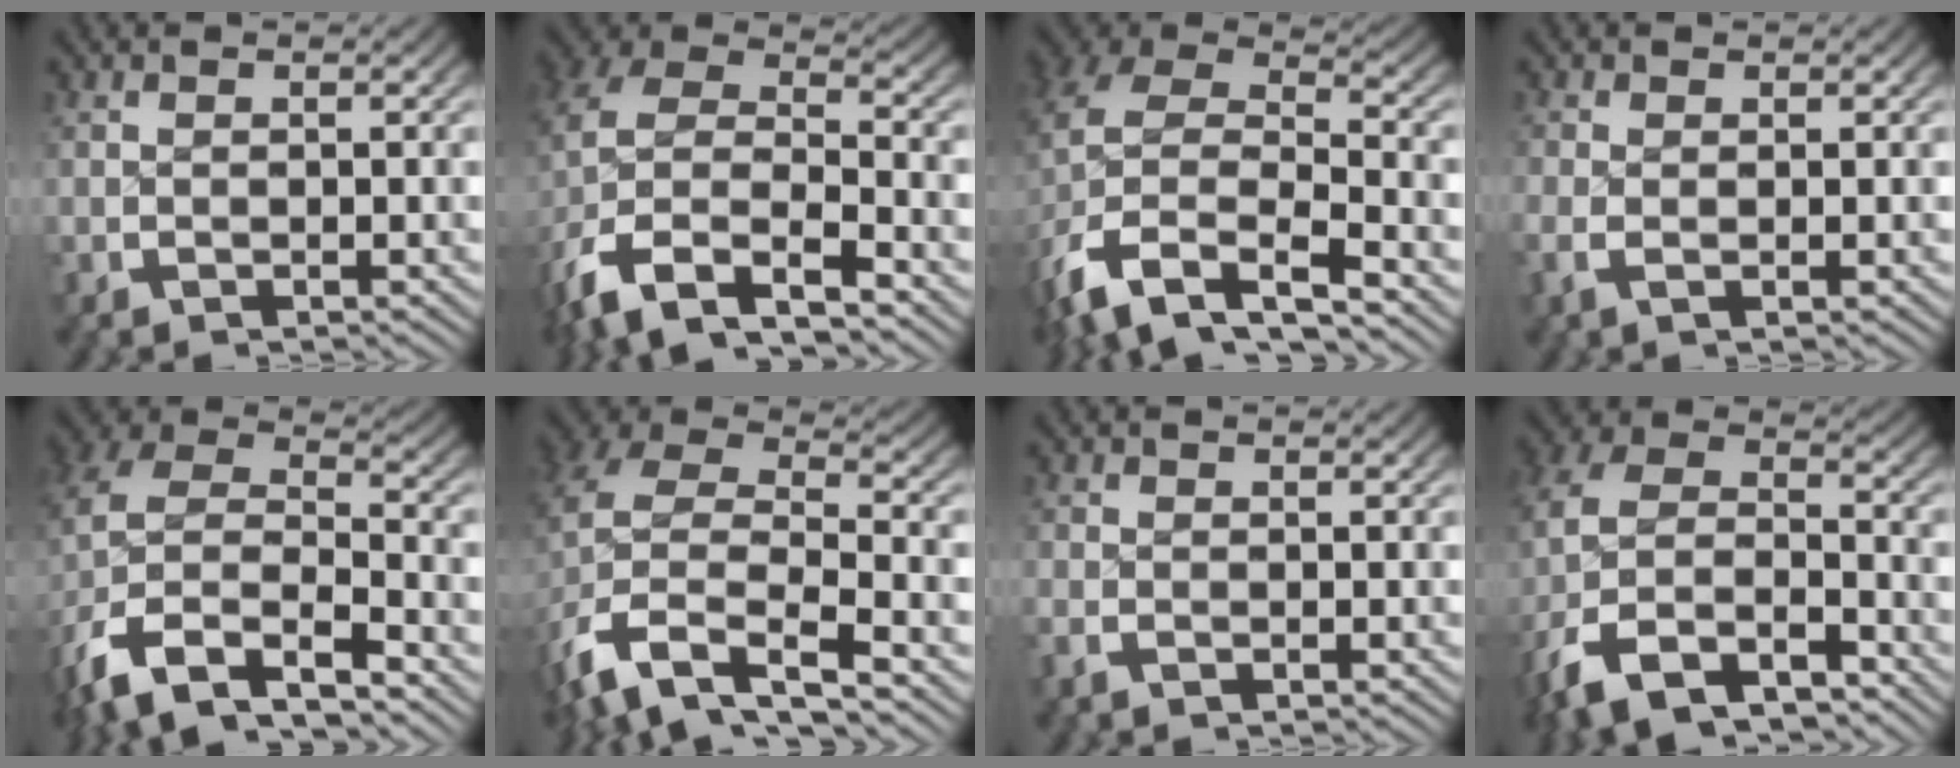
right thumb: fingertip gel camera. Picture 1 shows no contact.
{"total": 12.6, "force": [-2.0, 9.4, 8.2], "torque": [-0.201, -0.043, -0.022]}
{"total": 13.3, "force": [-1.9, 9.9, 8.7], "torque": [-0.206, -0.043, -0.021]}
{"total": 1.1, "force": [-0.2, 0.6, 0.9], "torque": [-0.025, -0.008, -0.003]}
{"total": 13.9, "force": [-2.7, 10.6, 8.6], "torque": [-0.211, -0.046, -0.036]}
{"total": 12.0, "force": [-1.7, 8.6, 8.2], "torque": [-0.195, -0.044, -0.014]}
{"total": 0.9, "force": [-0.7, 0.5, 0.3], "torque": [-0.006, -0.002, -0.017]}
{"total": 12.5, "force": [-3.8, 8.8, 8.1], "torque": [-0.199, -0.052, -0.051]}